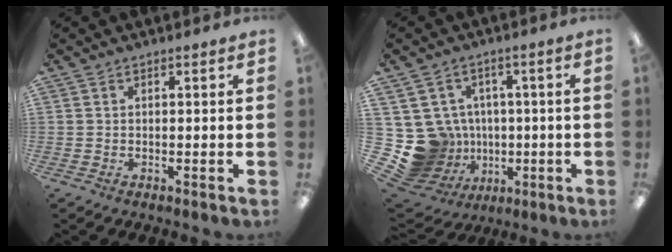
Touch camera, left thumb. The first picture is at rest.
{"total": 12.3, "force": [-1.3, 11.8, 3.3], "torque": [-0.111, -0.005, 0.004]}